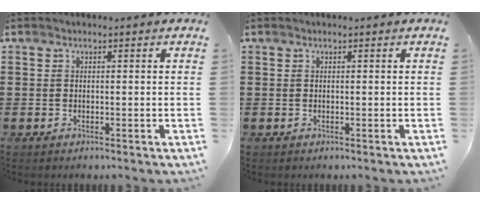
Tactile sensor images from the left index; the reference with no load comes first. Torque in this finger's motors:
{"motor_torque": [-0.06, 0.12, 0.03, 0.00]}